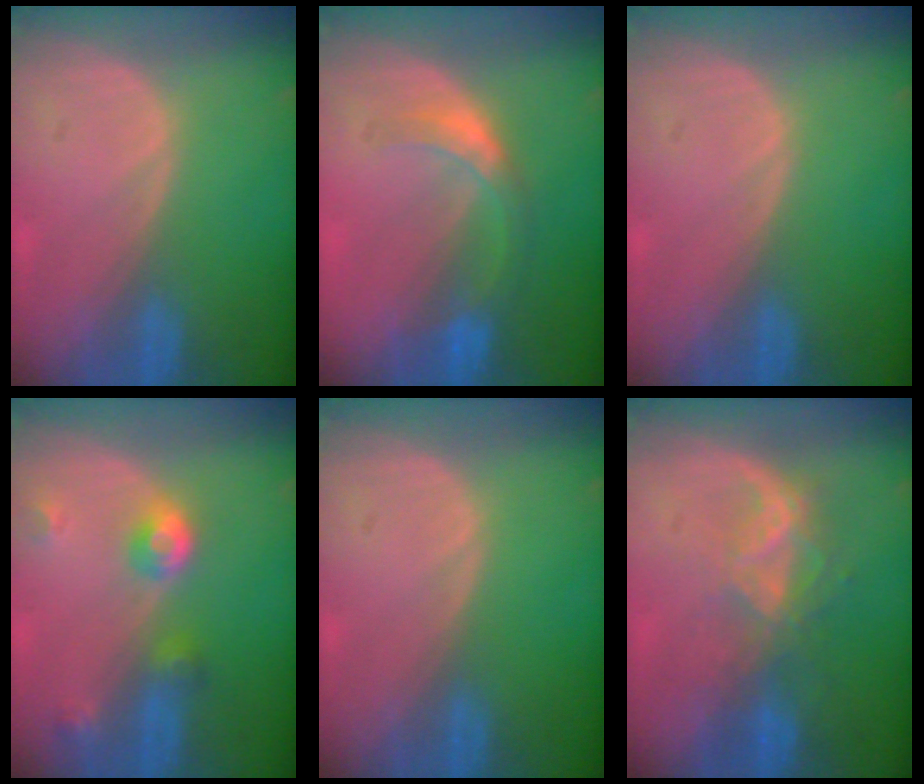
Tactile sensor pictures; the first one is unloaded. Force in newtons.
{"total": 5.6, "press": 4.9, "slide": 2.7}
{"total": 0.0}
{"total": 4.9, "press": 4.4, "slide": 2.1}
{"total": 0.0}
{"total": 6.6, "press": 5.7, "slide": 3.4}